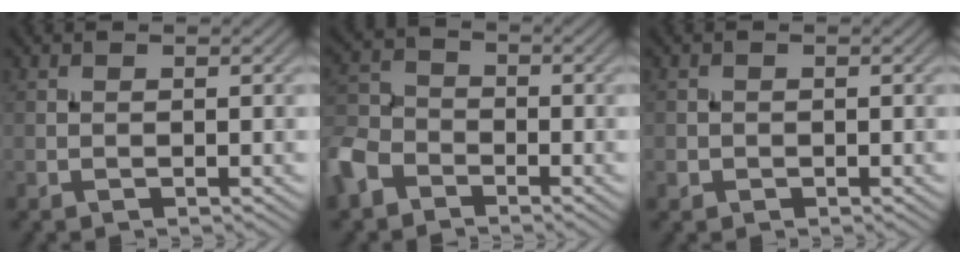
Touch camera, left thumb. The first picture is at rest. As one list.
[{"total": 6.9, "force": [-4.4, 4.4, 3.1], "torque": [-0.085, -0.004, -0.109]}, {"total": 1.1, "force": [-0.3, 1.0, 0.1], "torque": [0.002, -0.005, -0.008]}]